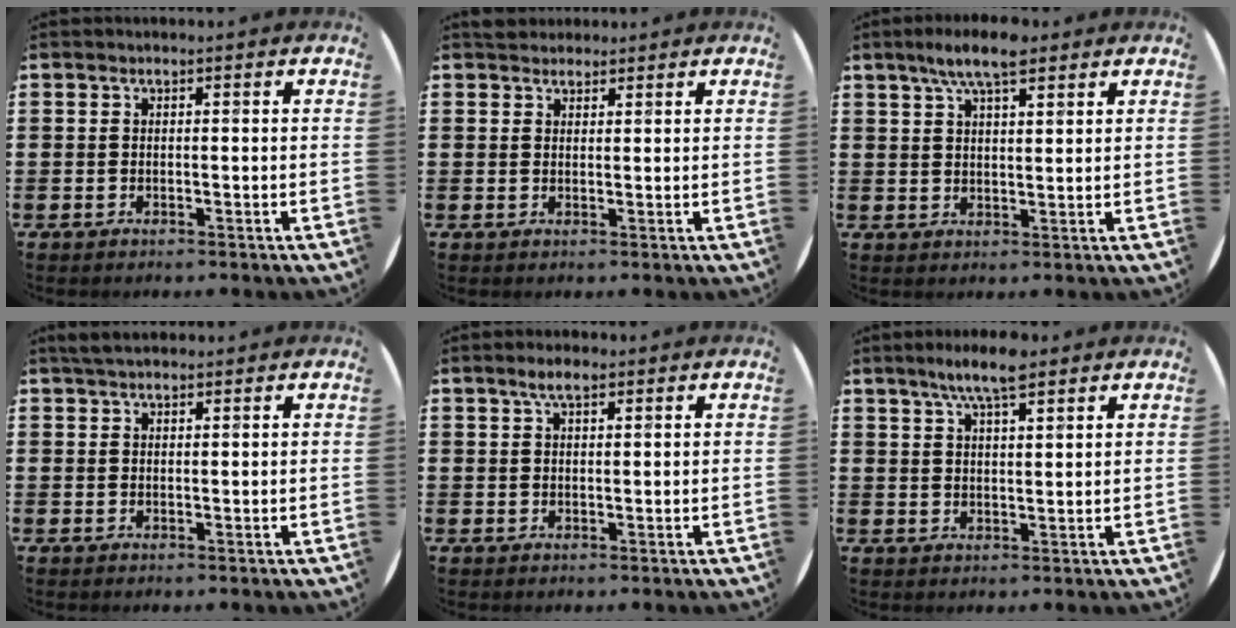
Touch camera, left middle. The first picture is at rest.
{"total": 1.9, "force": [1.8, 0.6, -0.1], "torque": [0.007, 0.002, 0.034]}
{"total": 6.1, "force": [4.5, 1.6, 3.8], "torque": [-0.074, -0.002, 0.078]}
{"total": 2.1, "force": [1.8, 0.6, 0.7], "torque": [-0.017, 0.006, 0.034]}
{"total": 2.9, "force": [2.0, 1.0, 1.8], "torque": [-0.030, 0.004, 0.034]}
{"total": 6.1, "force": [4.8, 1.1, 3.7], "torque": [-0.081, -0.002, 0.084]}